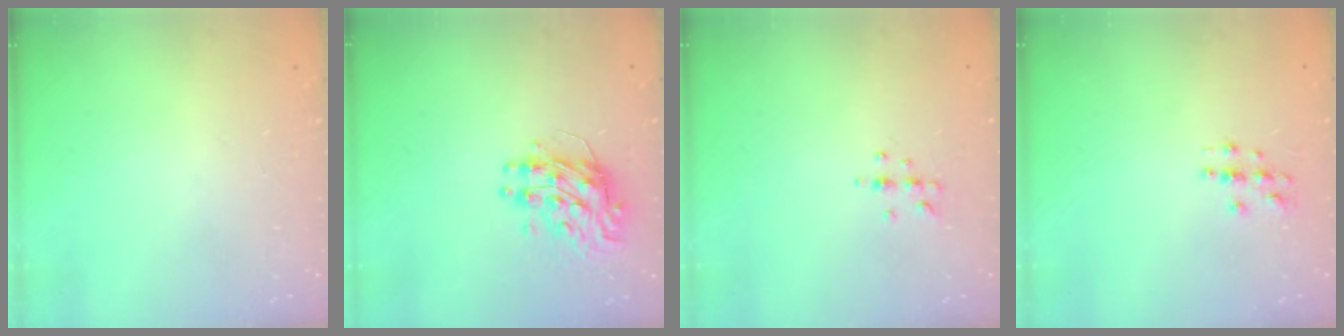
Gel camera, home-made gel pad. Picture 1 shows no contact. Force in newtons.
{"total": 9.8, "press": 9.8, "slide": 1.1}
{"total": 4.7, "press": 4.6, "slide": 1.1}
{"total": 2.8, "press": 2.8, "slide": 0.3}